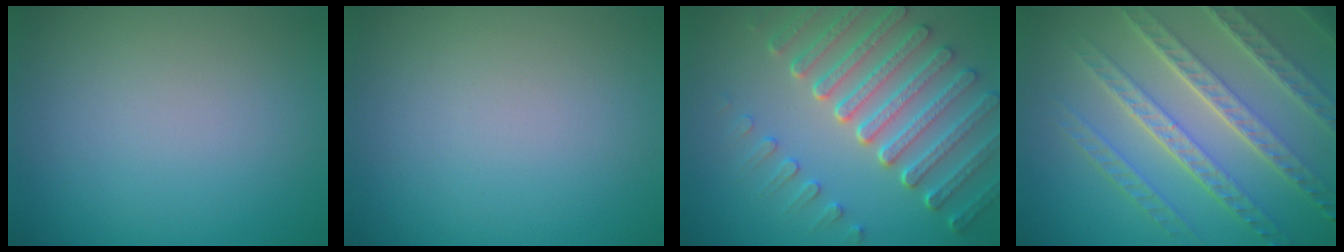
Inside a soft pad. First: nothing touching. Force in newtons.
{"total": 0.0}
{"total": 7.4, "press": 5.5, "slide": 4.9}
{"total": 8.3, "press": 5.8, "slide": 5.9}